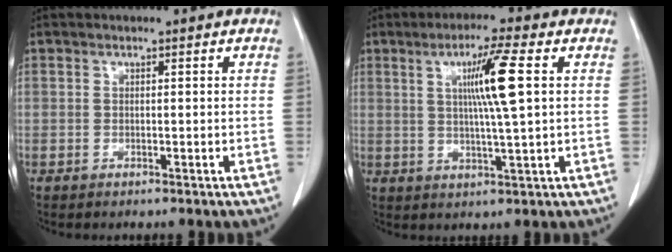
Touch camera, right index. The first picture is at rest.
{"total": 8.3, "force": [2.0, -0.8, 8.0], "torque": [-0.142, 0.000, 0.036]}